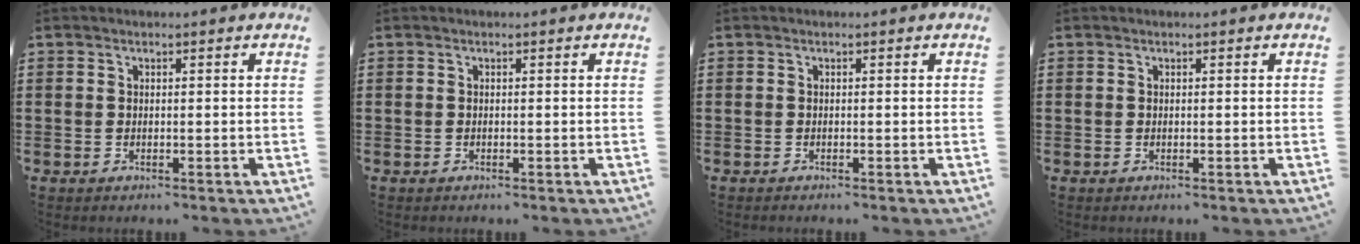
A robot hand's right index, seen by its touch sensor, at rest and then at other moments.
{"total": 0.0}
{"total": 0.0}
{"total": 0.0}